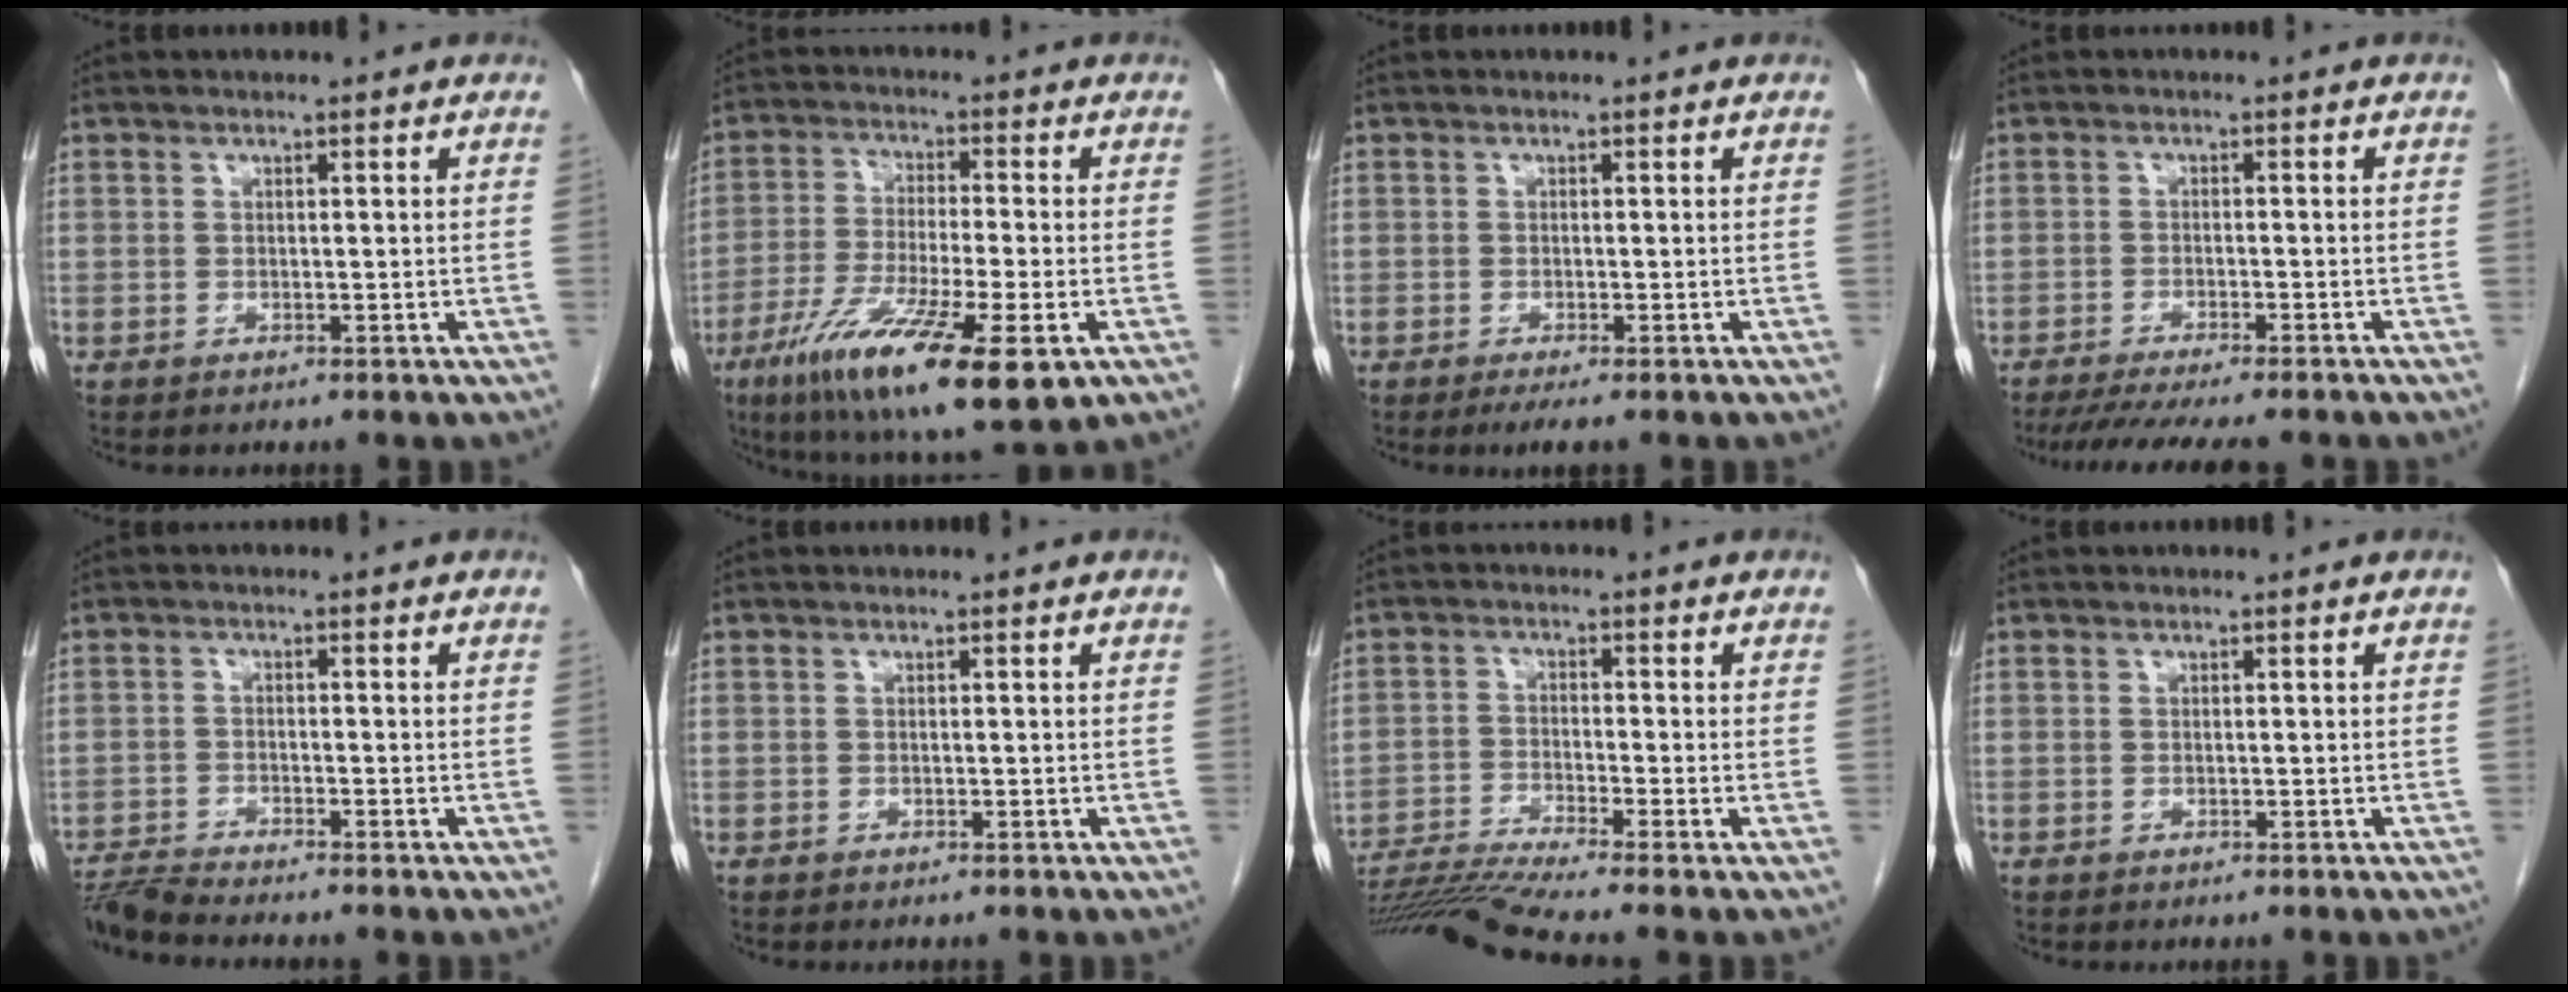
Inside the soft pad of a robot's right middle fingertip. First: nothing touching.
{"total": 17.3, "force": [-8.4, 2.6, 14.9], "torque": [-0.251, -0.039, -0.138]}
{"total": 2.4, "force": [-1.7, 0.2, 1.7], "torque": [-0.024, -0.007, -0.027]}
{"total": 11.6, "force": [-10.0, 0.7, 5.7], "torque": [-0.072, -0.021, -0.142]}
{"total": 5.1, "force": [-4.8, -1.3, 1.0], "torque": [-0.020, -0.014, -0.088]}
{"total": 0.0}
{"total": 9.9, "force": [-8.5, -2.5, 4.4], "torque": [-0.067, -0.022, -0.148]}
{"total": 0.0}